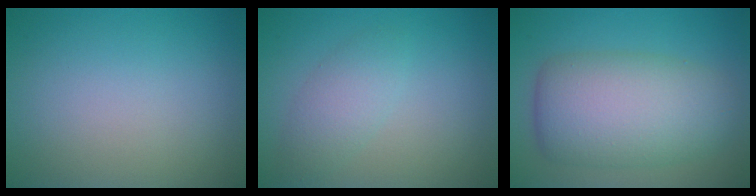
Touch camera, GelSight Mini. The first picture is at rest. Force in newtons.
{"total": 2.5, "press": 2.5, "slide": 0.1}
{"total": 8.6, "press": 8.6, "slide": 0.4}